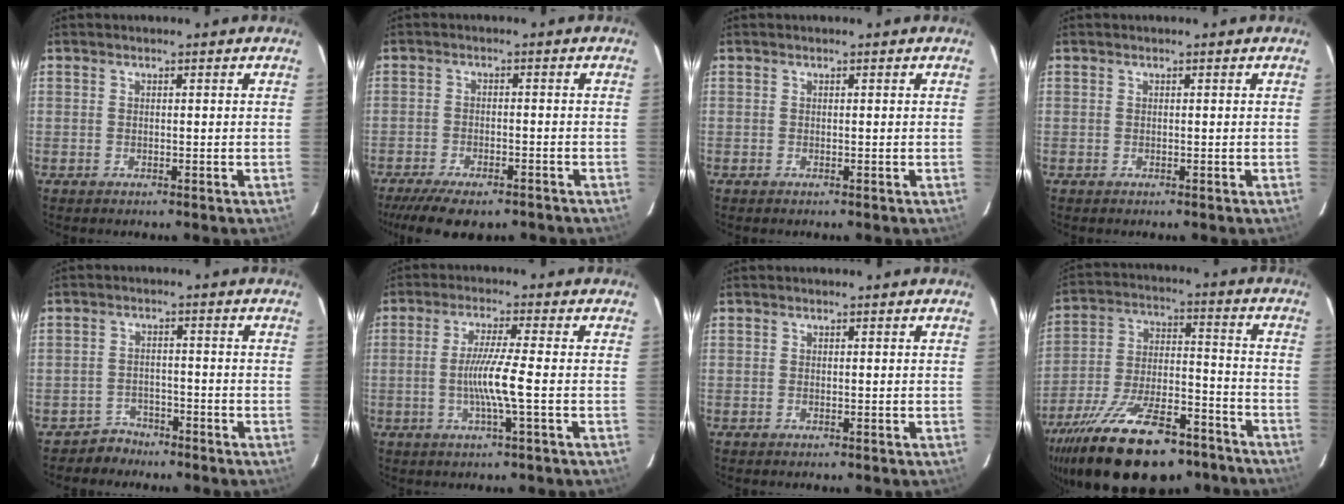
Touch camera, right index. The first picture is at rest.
{"total": 11.8, "force": [-9.2, 3.9, 6.2], "torque": [-0.141, -0.030, -0.144]}
{"total": 0.0}
{"total": 0.0}
{"total": 3.8, "force": [-2.9, 2.3, -0.6], "torque": [0.006, 0.016, -0.050]}
{"total": 6.6, "force": [-1.5, -1.1, 6.3], "torque": [-0.122, -0.008, -0.028]}
{"total": 0.0}
{"total": 26.0, "force": [-18.7, 10.2, 14.9], "torque": [-0.279, -0.026, -0.278]}